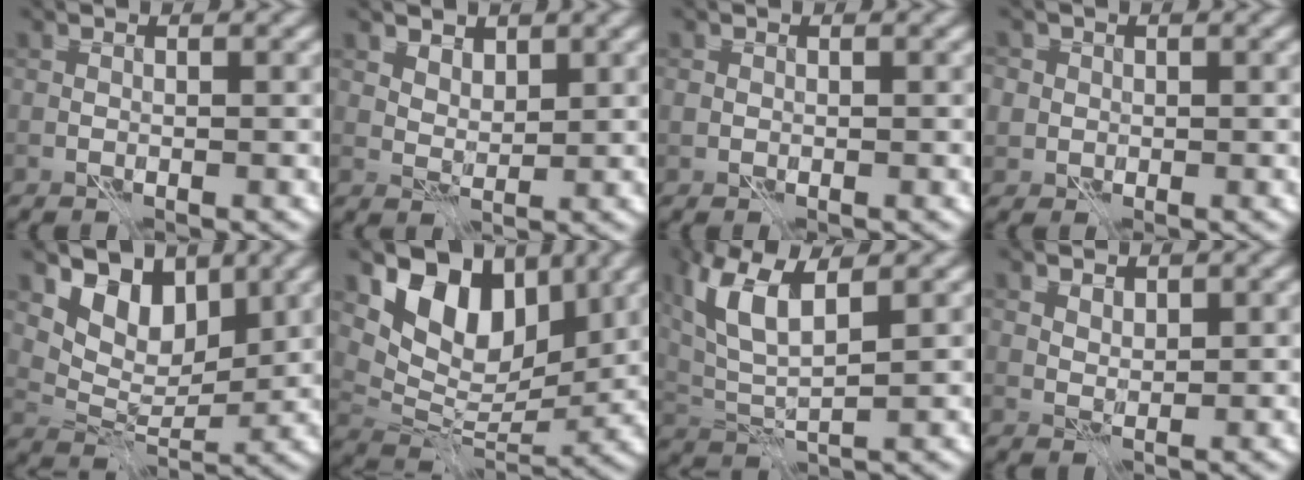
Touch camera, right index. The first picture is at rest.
{"total": 2.8, "force": [2.0, 1.6, 1.2], "torque": [-0.030, -0.011, 0.050]}
{"total": 0.5, "force": [0.1, 0.5, 0.1], "torque": [0.001, -0.001, 0.003]}
{"total": 2.6, "force": [0.8, 2.3, 0.8], "torque": [-0.010, 0.009, 0.011]}
{"total": 6.0, "force": [3.7, 3.5, 3.2], "torque": [-0.058, -0.010, 0.060]}
{"total": 9.3, "force": [4.5, 5.9, 5.6], "torque": [-0.092, -0.013, 0.082]}
{"total": 7.3, "force": [3.3, 2.8, 5.8], "torque": [-0.137, 0.008, 0.063]}
{"total": 1.8, "force": [1.3, 1.0, 0.7], "torque": [-0.016, -0.010, 0.032]}